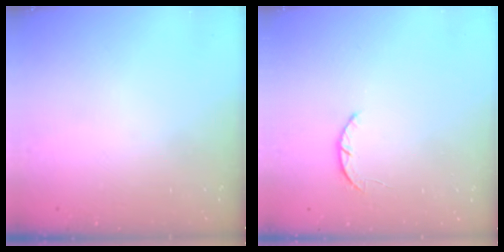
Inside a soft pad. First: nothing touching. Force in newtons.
{"total": 2.5, "press": 2.5, "slide": 0.5}